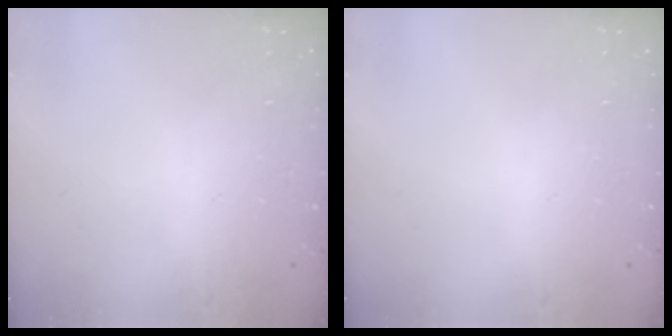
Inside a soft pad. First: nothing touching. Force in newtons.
{"total": 0.0}